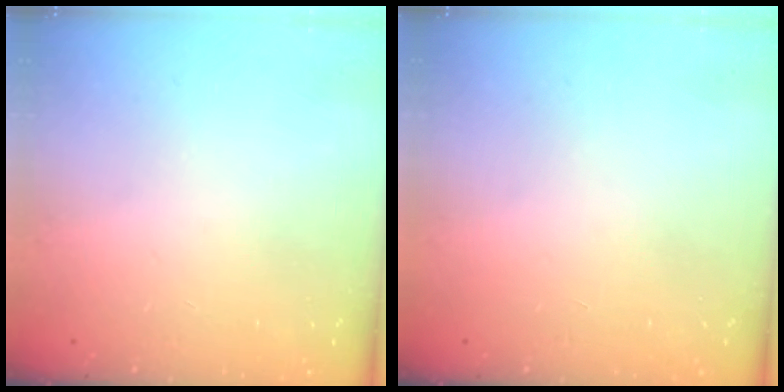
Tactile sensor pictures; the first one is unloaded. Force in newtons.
{"total": 0.0}